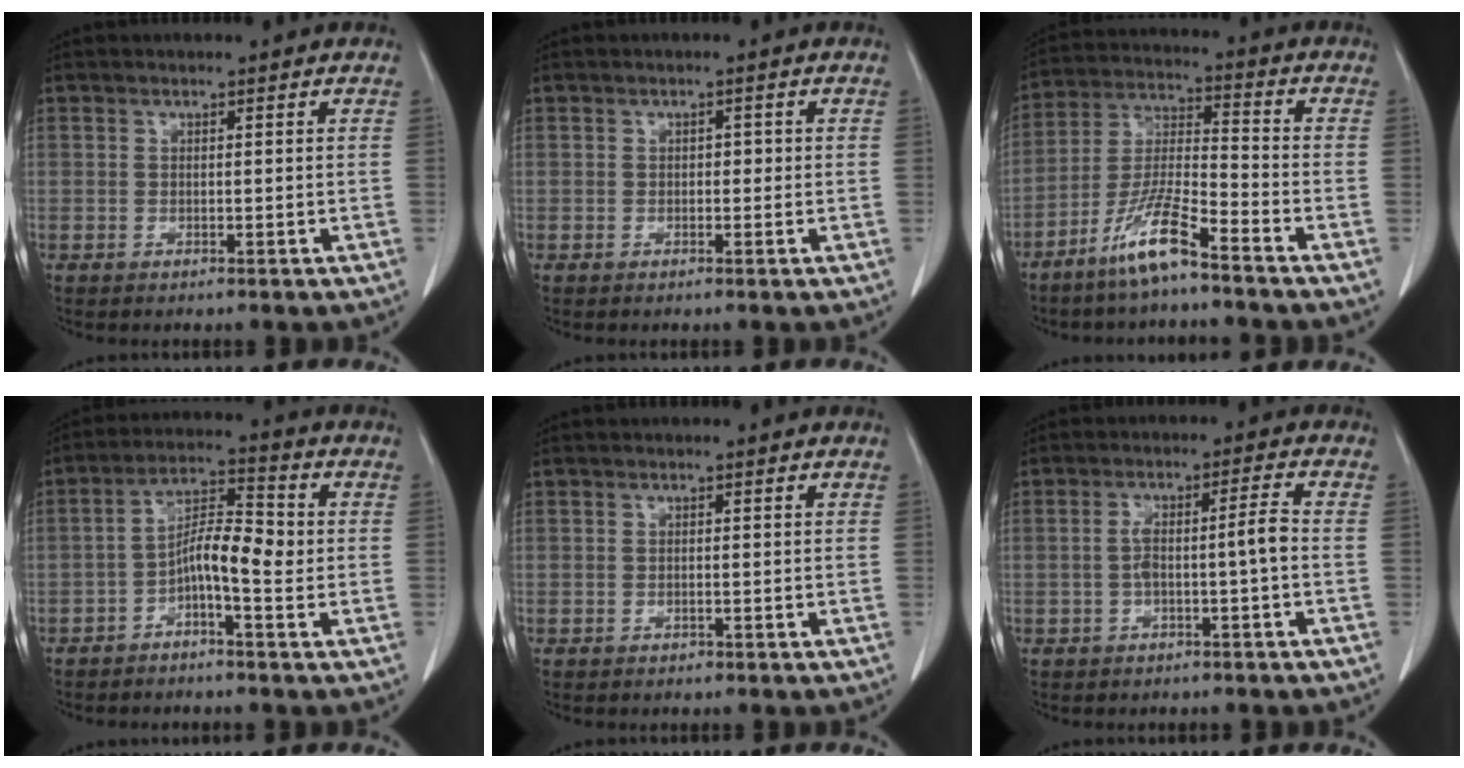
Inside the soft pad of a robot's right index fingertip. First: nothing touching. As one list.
[{"total": 1.0, "force": [-0.1, 0.7, 0.7], "torque": [-0.004, 0.004, -0.002]}, {"total": 9.7, "force": [-6.8, 0.5, 6.9], "torque": [-0.146, -0.021, -0.139]}, {"total": 7.1, "force": [-1.6, 1.5, 6.7], "torque": [-0.121, 0.022, -0.035]}, {"total": 0.5, "force": [-0.3, 0.4, 0.1], "torque": [-0.003, 0.002, -0.006]}, {"total": 4.8, "force": [-1.1, 0.1, 4.7], "torque": [-0.088, 0.023, -0.013]}]